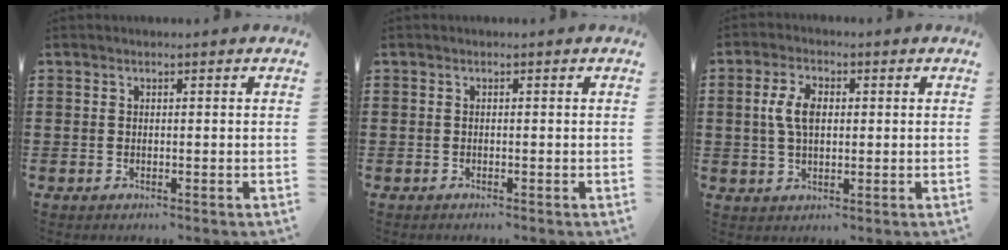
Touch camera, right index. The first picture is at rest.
{"total": 0.0}
{"total": 5.3, "force": [0.7, 3.0, 4.3], "torque": [-0.098, 0.012, 0.007]}